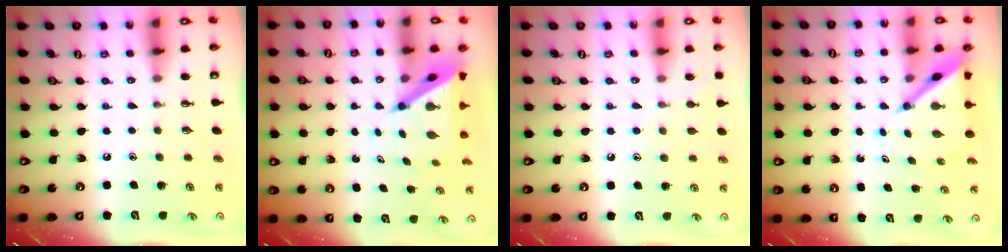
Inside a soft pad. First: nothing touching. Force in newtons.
{"total": 6.5, "press": 6.5, "slide": 0.6}
{"total": 5.9, "press": 5.9, "slide": 0.7}
{"total": 5.9, "press": 5.9, "slide": 0.6}